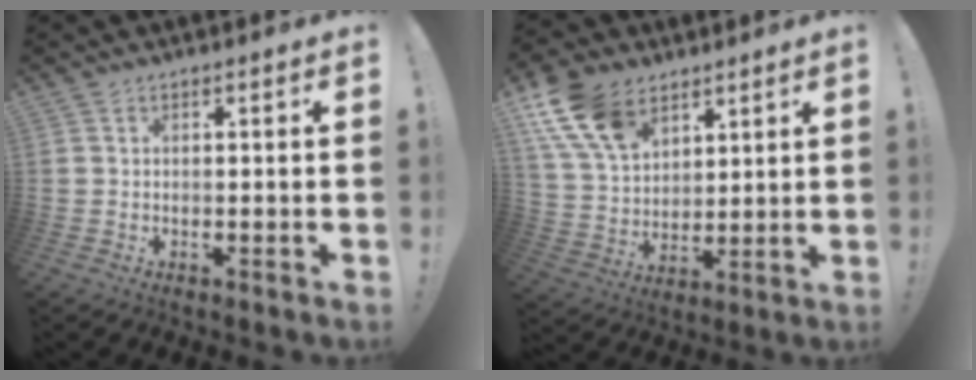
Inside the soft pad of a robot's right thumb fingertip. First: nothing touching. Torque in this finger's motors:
{"motor_torque": [0.81, 3.26, 0.61, -0.01, 0.10]}